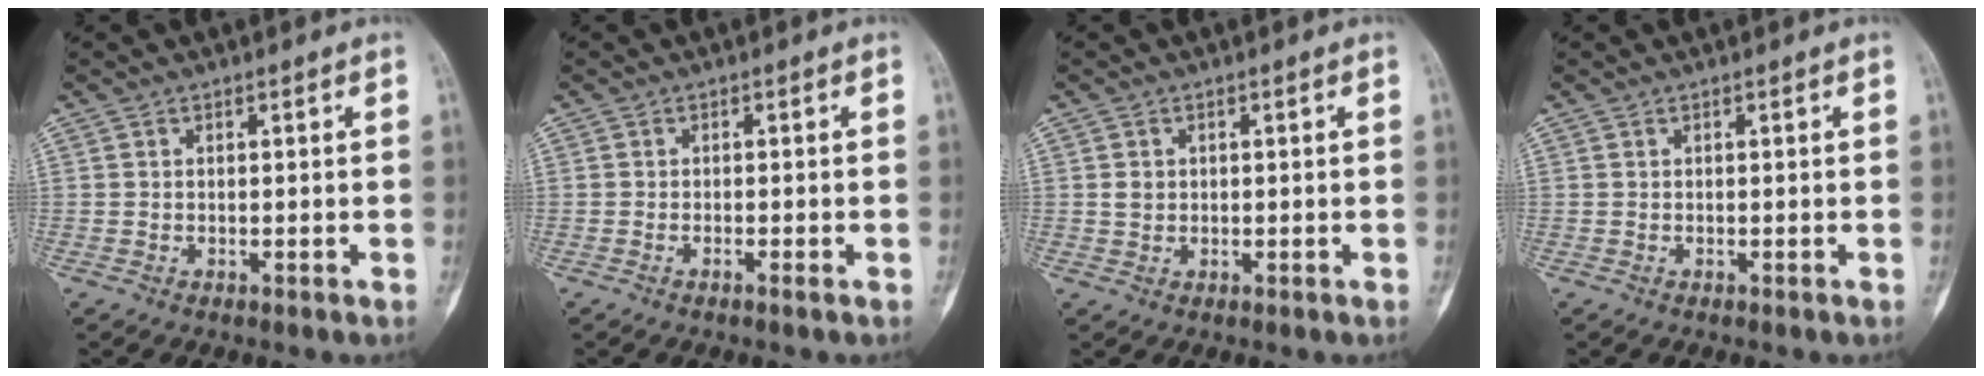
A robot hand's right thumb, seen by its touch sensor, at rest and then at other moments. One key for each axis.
{"total": 0.9, "fx": -0.6, "fy": 0.0, "fz": 0.7, "tx": -0.016, "ty": 0.004, "tz": -0.010}
{"total": 1.8, "fx": 0.3, "fy": 1.5, "fz": 0.9, "tx": -0.007, "ty": 0.000, "tz": 0.008}
{"total": 0.0}